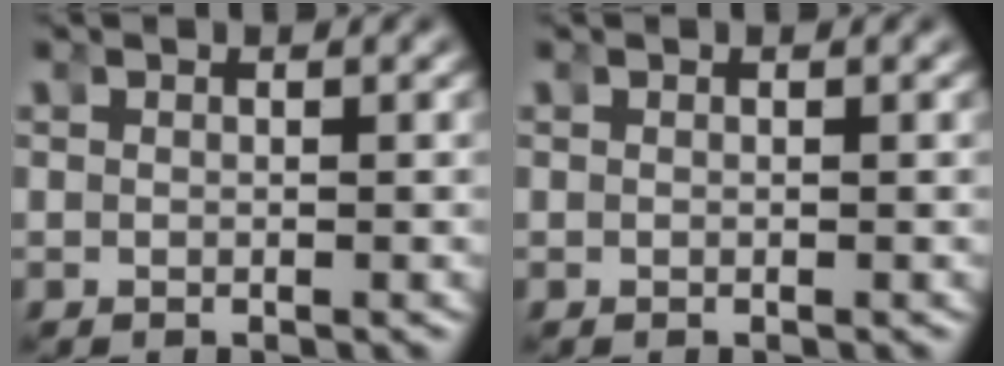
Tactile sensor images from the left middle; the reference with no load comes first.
{"total": 0.0}